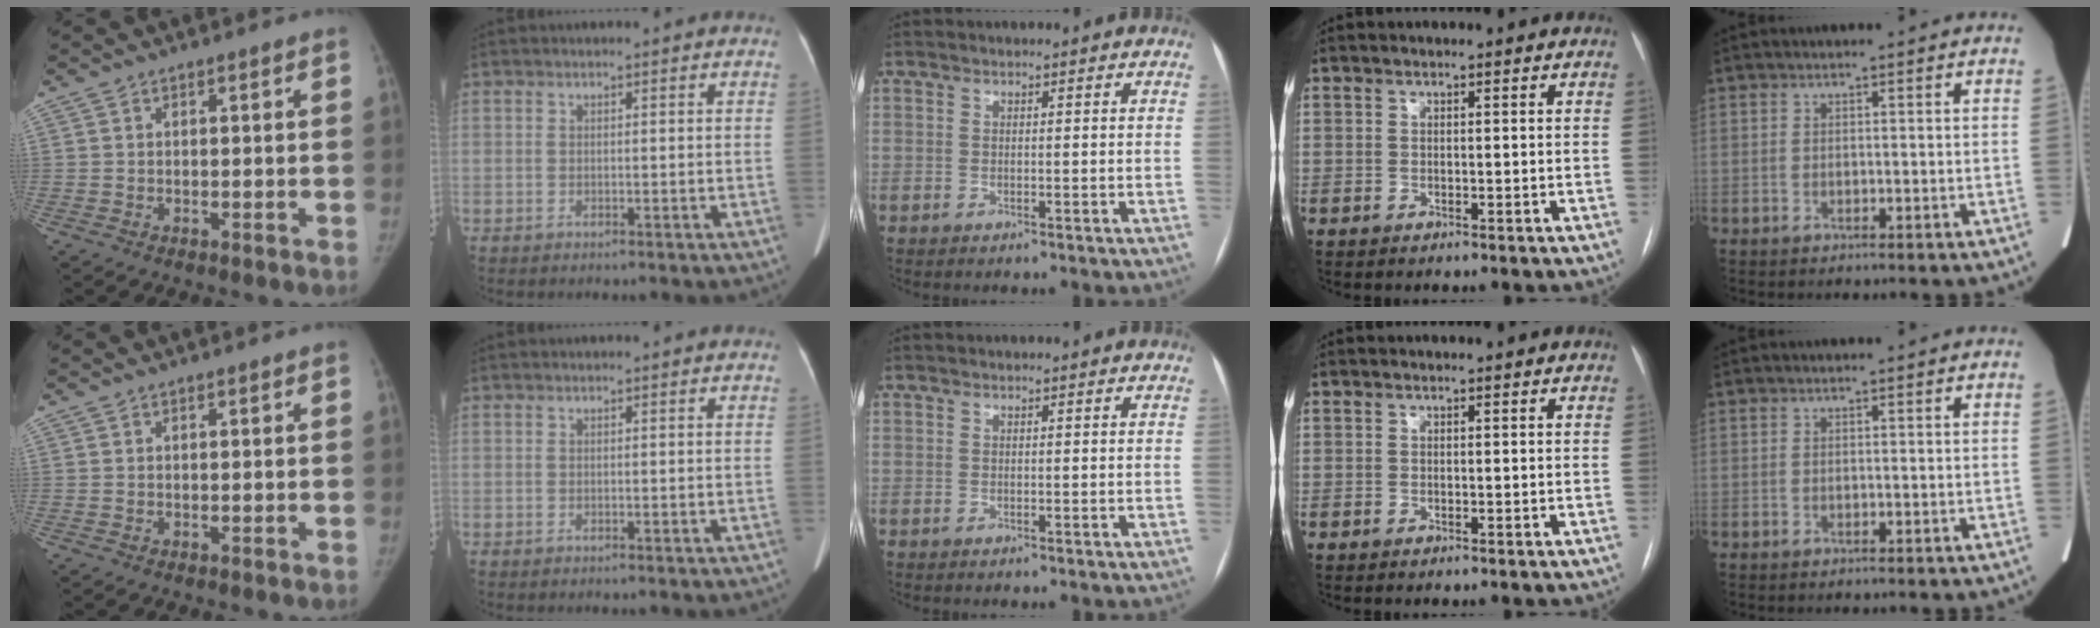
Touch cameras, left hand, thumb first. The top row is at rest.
{}